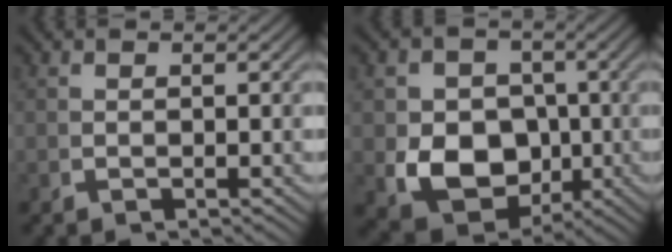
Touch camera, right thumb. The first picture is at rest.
{"total": 11.3, "force": [-1.1, 9.1, 6.7], "torque": [-0.142, -0.049, 0.002]}